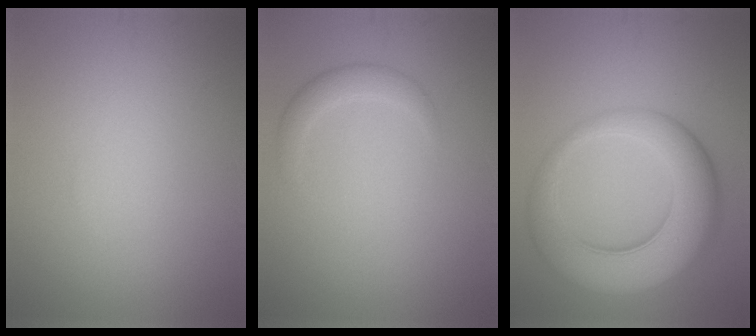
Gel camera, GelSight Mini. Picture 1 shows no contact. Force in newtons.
{"total": 1.8, "press": 1.8, "slide": 0.1}
{"total": 9.2, "press": 9.1, "slide": 0.2}